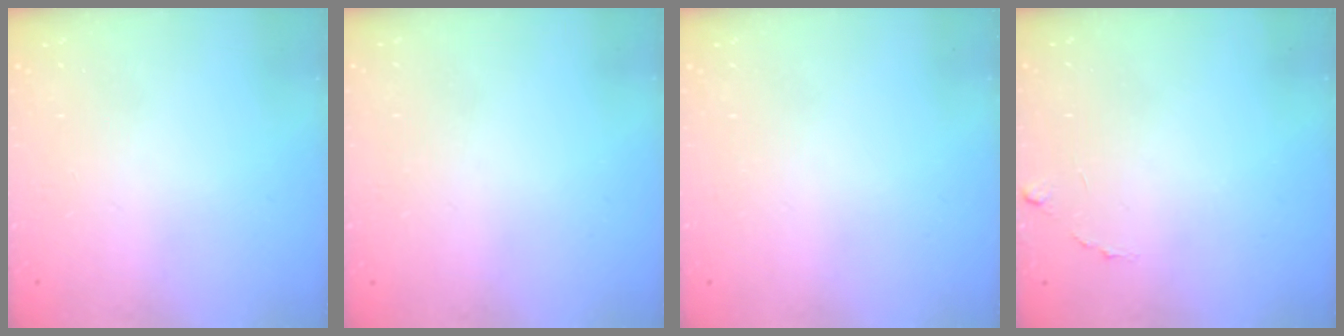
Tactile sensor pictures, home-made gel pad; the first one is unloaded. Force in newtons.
{"total": 3.0, "press": 3.0, "slide": 0.1}
{"total": 0.0}
{"total": 5.2, "press": 5.2, "slide": 0.4}